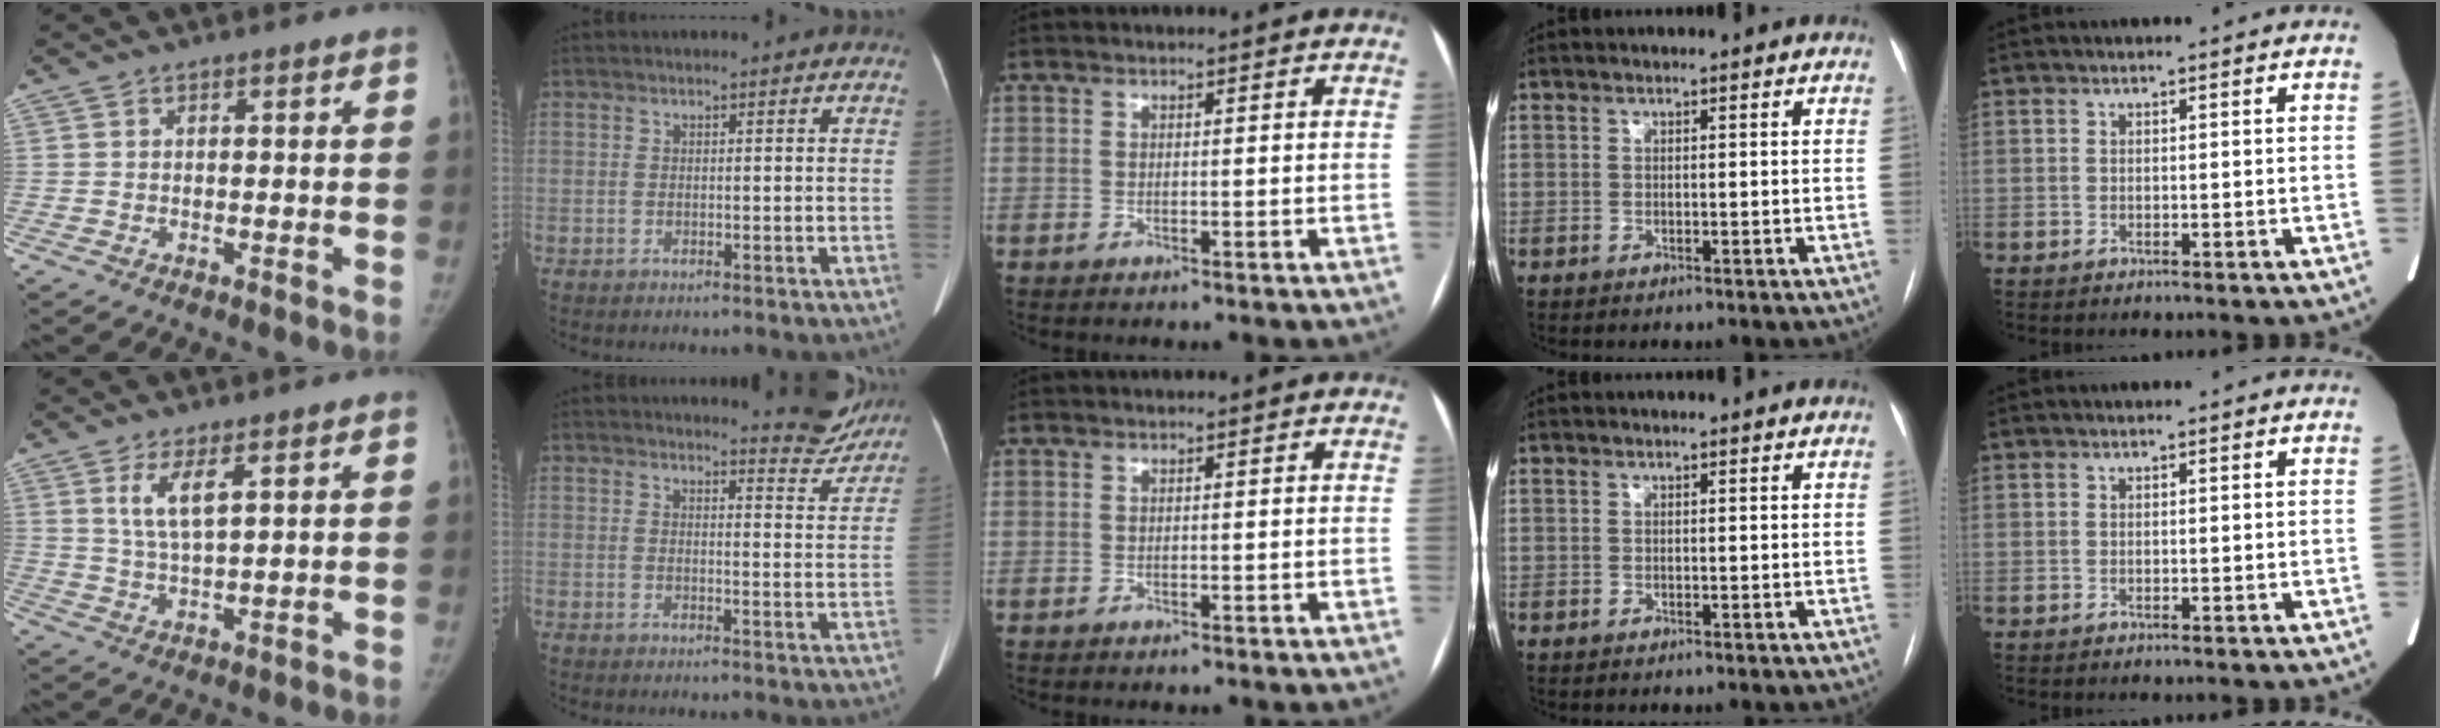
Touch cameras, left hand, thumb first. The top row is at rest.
{"thumb": {"total": 5.4, "force": [2.4, 1.3, 4.6], "torque": [-0.093, -0.019, 0.055]}, "index": {"total": 5.5, "force": [5.5, 0.5, 0.1], "torque": [0.002, -0.033, 0.055]}}